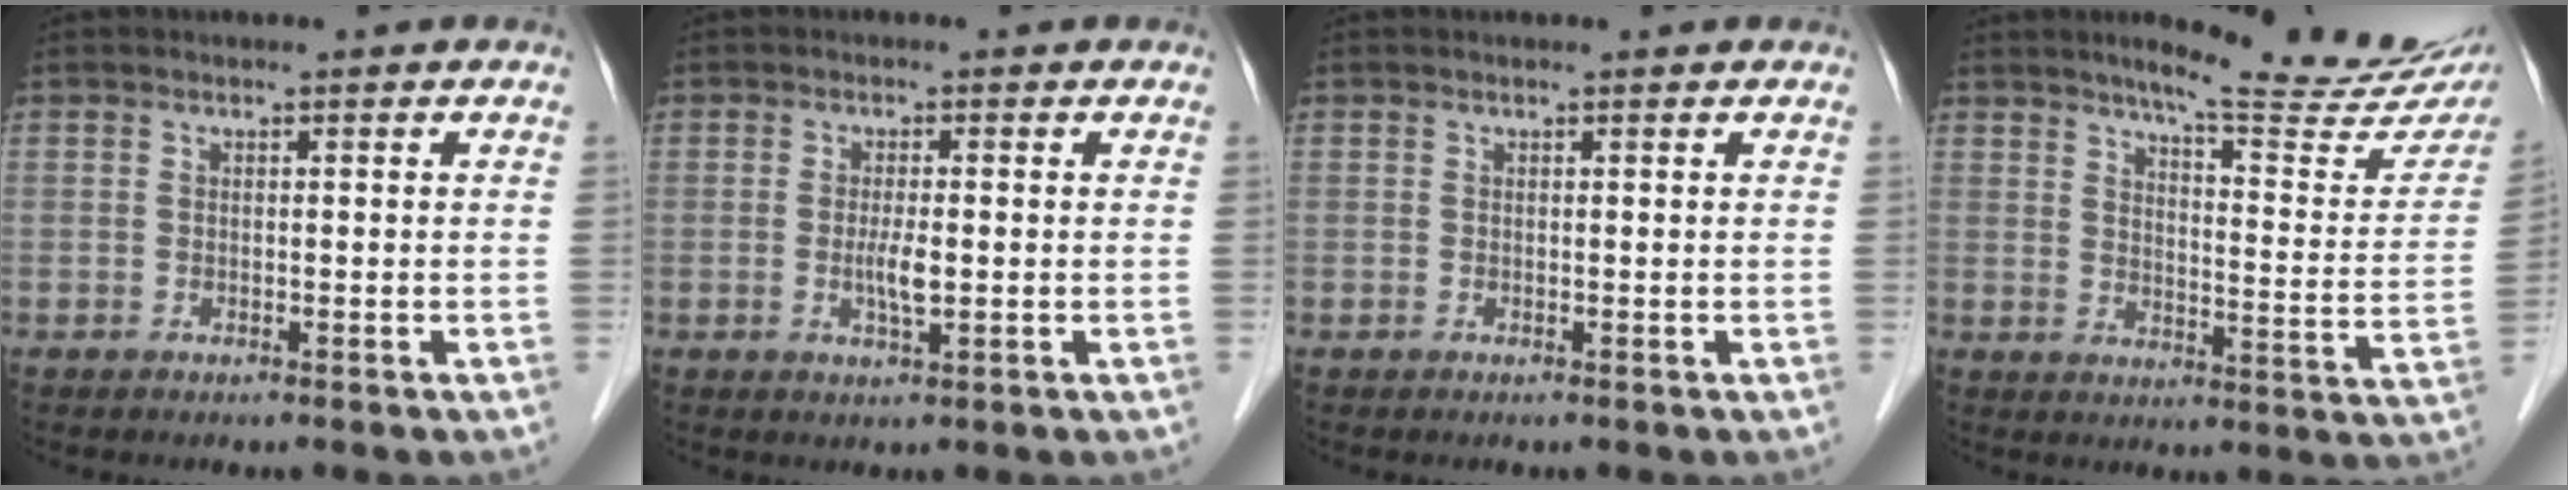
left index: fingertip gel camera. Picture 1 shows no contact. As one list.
[{"total": 2.8, "force": [-0.2, 0.5, 2.7], "torque": [-0.055, -0.004, -0.004]}, {"total": 0.7, "force": [0.6, 0.1, 0.1], "torque": [-0.005, 0.002, 0.007]}, {"total": 19.1, "force": [16.1, 1.9, 10.1], "torque": [-0.124, -0.045, 0.194]}]